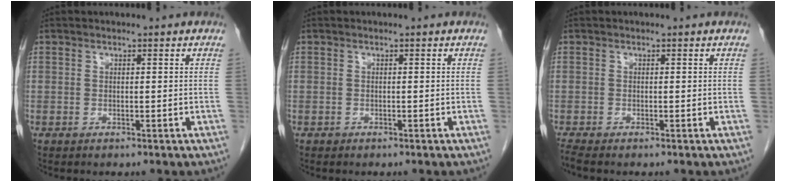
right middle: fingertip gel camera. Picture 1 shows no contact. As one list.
[{"total": 0.0}, {"total": 1.1, "force": [-1.0, -0.2, 0.3], "torque": [-0.017, -0.006, -0.022]}]